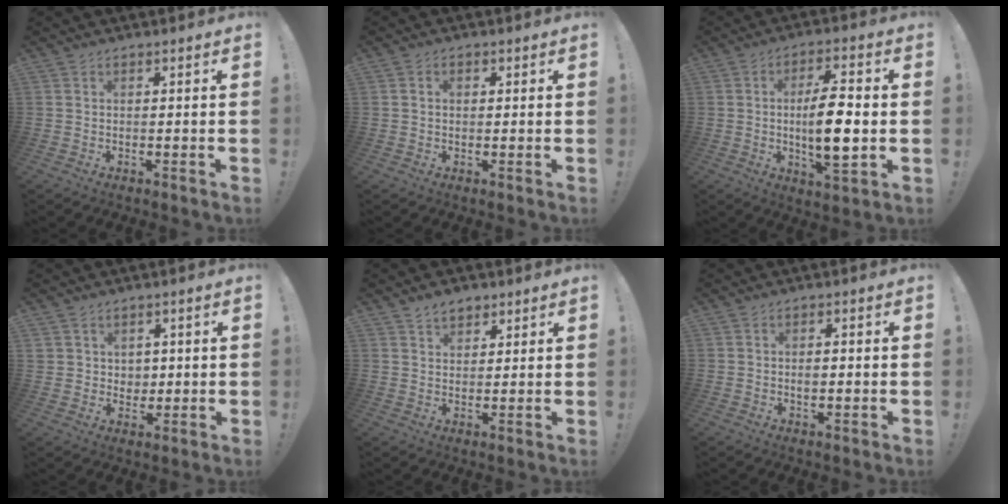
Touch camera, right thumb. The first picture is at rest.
{"total": 1.5, "force": [0.1, 1.1, 1.0], "torque": [-0.019, 0.006, 0.000]}
{"total": 12.1, "force": [-0.7, 3.5, 11.5], "torque": [-0.199, -0.009, -0.023]}
{"total": 4.5, "force": [2.3, 3.9, 0.0], "torque": [-0.001, -0.012, 0.043]}
{"total": 4.8, "force": [3.5, 3.0, 1.3], "torque": [-0.015, -0.016, 0.063]}
{"total": 1.6, "force": [-0.3, 0.9, 1.2], "torque": [-0.008, -0.004, -0.010]}